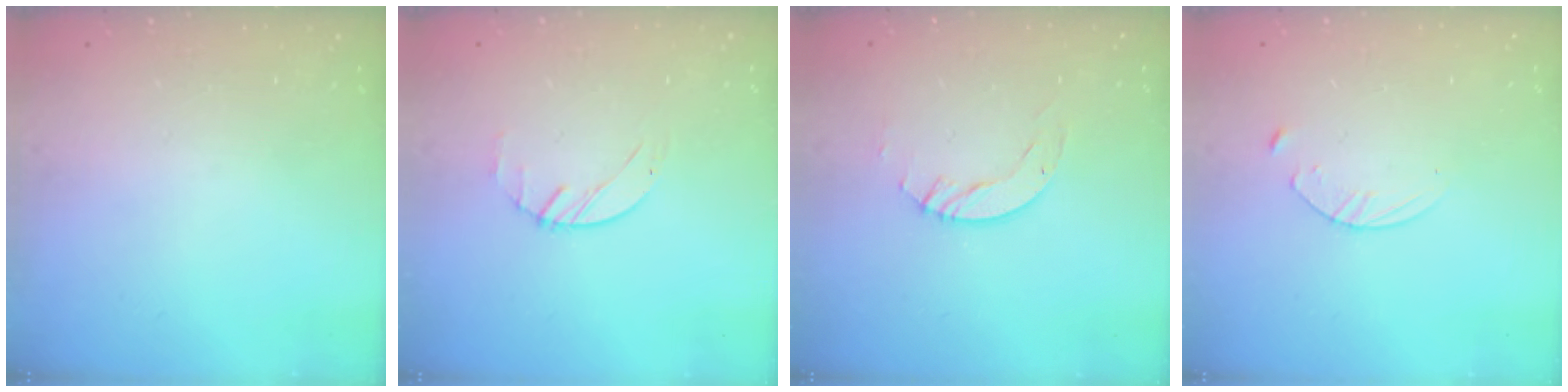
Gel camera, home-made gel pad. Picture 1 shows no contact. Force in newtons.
{"total": 1.2, "press": 1.2, "slide": 0.2}
{"total": 4.1, "press": 4.1, "slide": 0.4}
{"total": 3.1, "press": 3.1, "slide": 0.3}